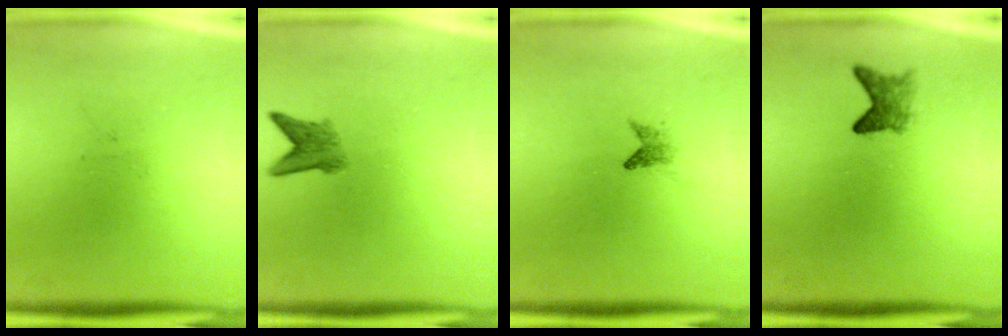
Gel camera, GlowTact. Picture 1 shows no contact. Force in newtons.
{"total": 3.0}
{"total": 1.2}
{"total": 2.5}